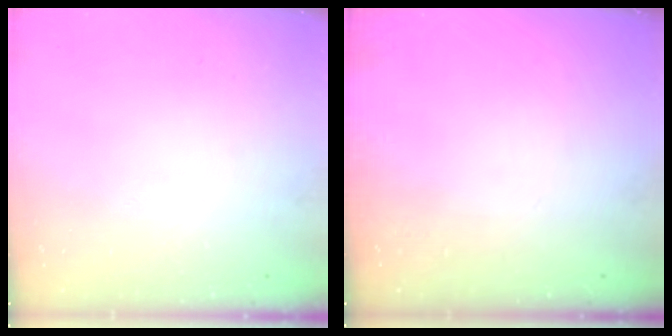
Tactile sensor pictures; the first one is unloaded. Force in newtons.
{"total": 0.0}